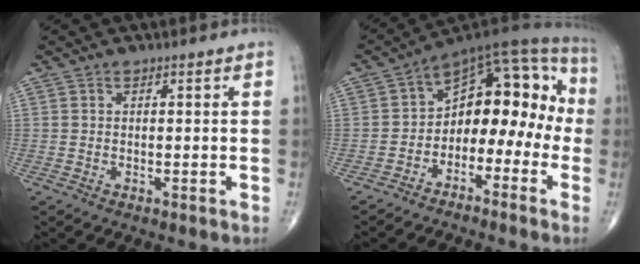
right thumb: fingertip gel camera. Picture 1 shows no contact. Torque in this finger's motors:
{"motor_torque": [0.41, -0.23, 0.78, -0.48, 0.22]}